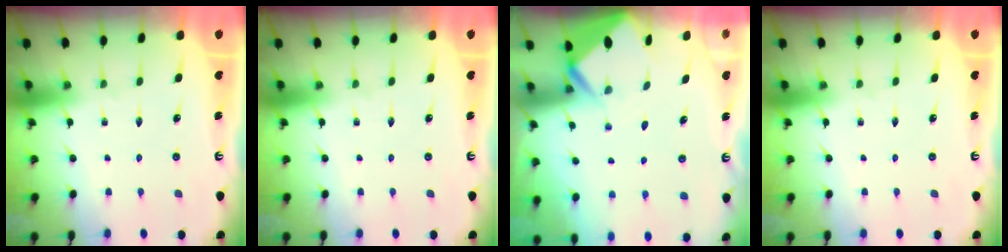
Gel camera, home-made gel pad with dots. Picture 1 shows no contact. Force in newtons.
{"total": 0.0}
{"total": 3.8, "press": 3.8, "slide": 0.3}
{"total": 0.0}